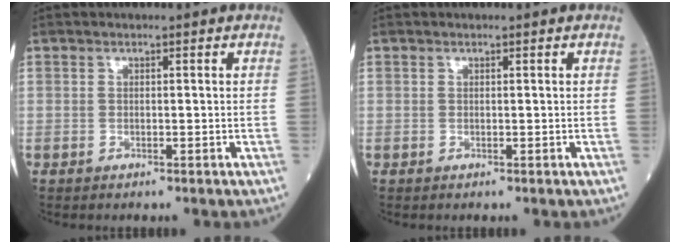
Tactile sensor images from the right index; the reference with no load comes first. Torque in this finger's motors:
{"motor_torque": [-0.06, 0.04, -0.02, -0.01]}